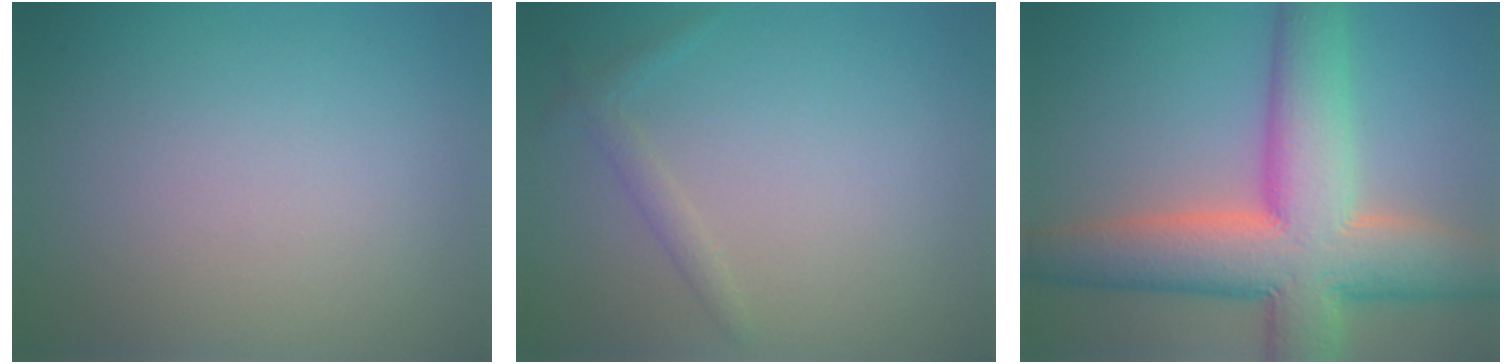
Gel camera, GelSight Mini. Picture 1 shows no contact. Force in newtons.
{"total": 1.3, "press": 1.3, "slide": 0.1}
{"total": 11.9, "press": 11.9, "slide": 0.8}